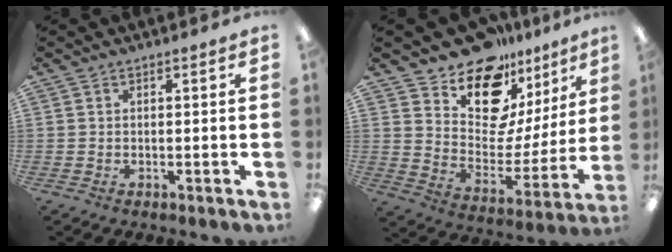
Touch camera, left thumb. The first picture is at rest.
{"total": 16.9, "force": [13.2, 8.6, 6.2], "torque": [-0.112, -0.113, 0.238]}